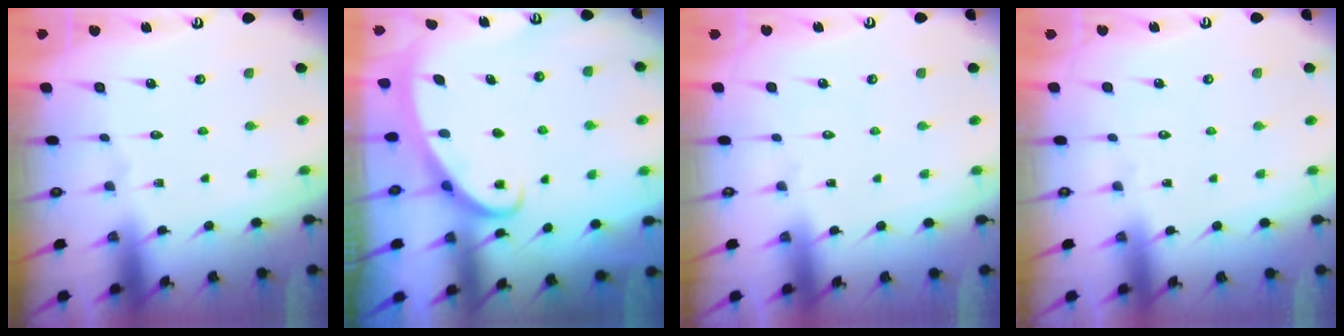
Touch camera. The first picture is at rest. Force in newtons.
{"total": 2.6, "press": 2.6, "slide": 0.3}
{"total": 0.0}
{"total": 0.0}